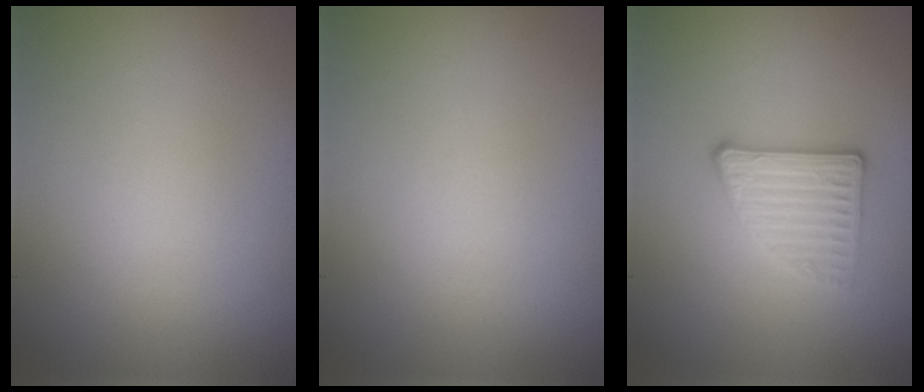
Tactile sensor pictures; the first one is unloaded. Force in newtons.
{"total": 0.0}
{"total": 2.8, "press": 2.7, "slide": 0.7}